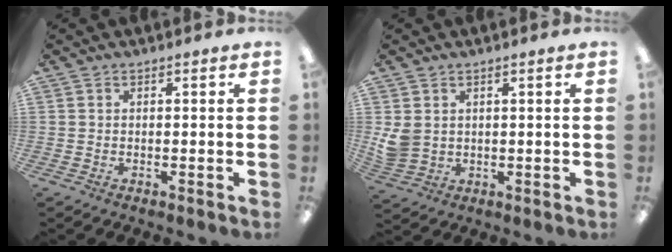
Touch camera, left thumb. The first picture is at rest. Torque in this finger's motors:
{"motor_torque": [0.42, 0.38, 0.58, -0.29, 0.03]}